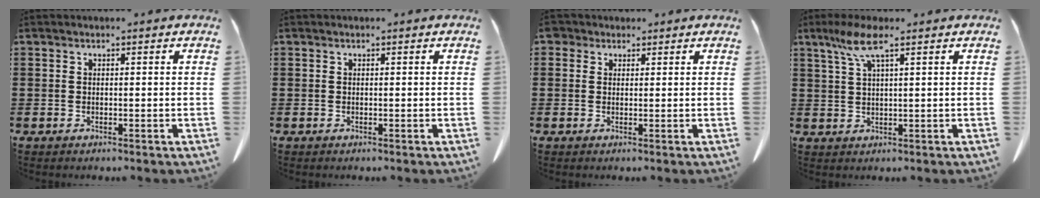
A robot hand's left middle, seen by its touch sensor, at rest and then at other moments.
{"total": 0.0}
{"total": 1.7, "force": [1.1, 1.2, 0.4], "torque": [-0.013, 0.006, 0.021]}
{"total": 5.6, "force": [3.1, 0.8, 4.6], "torque": [-0.105, 0.002, 0.052]}